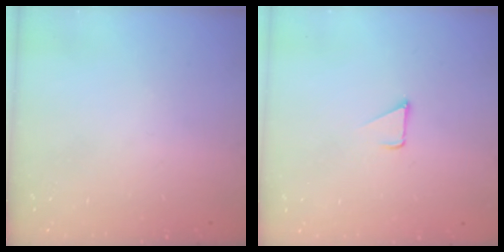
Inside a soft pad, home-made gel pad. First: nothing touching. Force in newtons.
{"total": 2.3, "press": 2.3, "slide": 0.2}